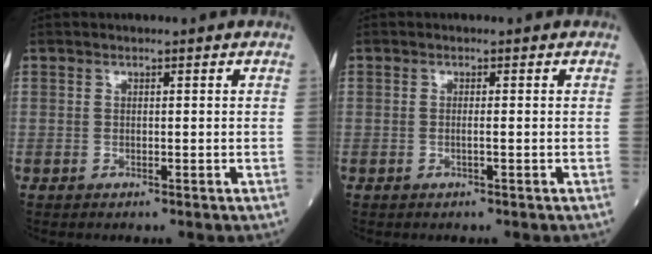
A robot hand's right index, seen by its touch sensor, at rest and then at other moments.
{"total": 0.7, "force": [-0.3, -0.2, 0.7], "torque": [-0.012, 0.000, -0.005]}